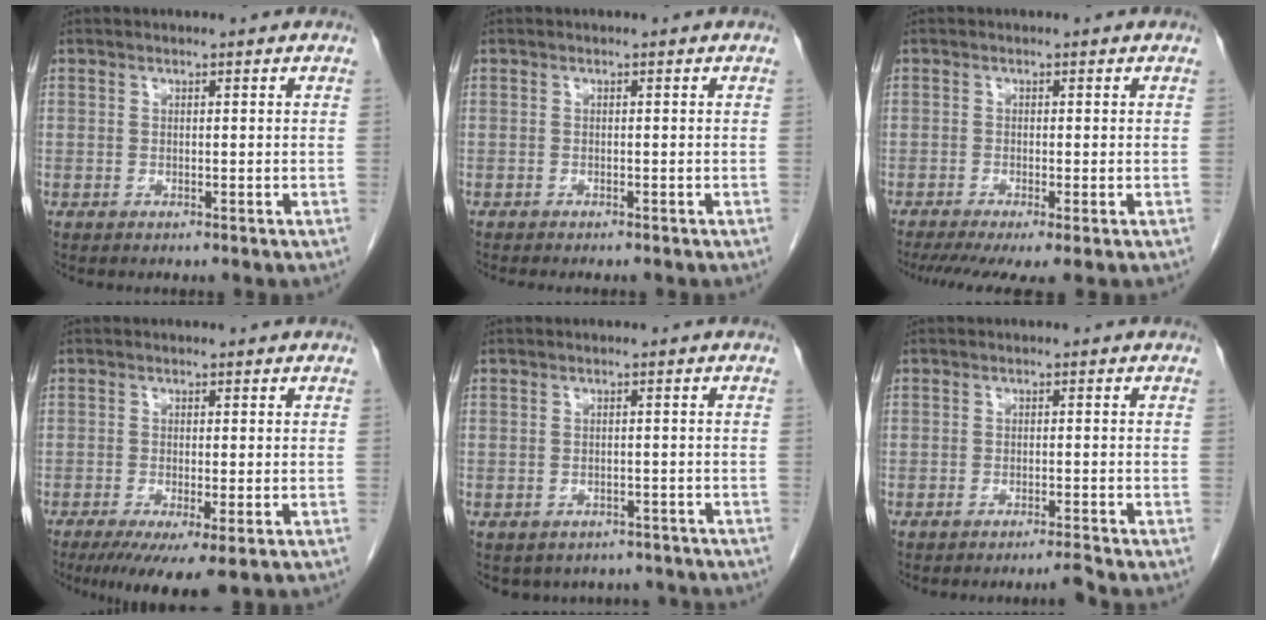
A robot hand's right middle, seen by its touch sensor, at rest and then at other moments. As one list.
[{"total": 3.2, "force": [-2.8, 0.6, 1.4], "torque": [-0.017, -0.006, -0.032]}, {"total": 6.8, "force": [-4.7, 0.8, 4.9], "torque": [-0.074, -0.017, -0.081]}, {"total": 6.8, "force": [-3.7, 1.0, 5.6], "torque": [-0.083, -0.019, -0.059]}, {"total": 6.8, "force": [-5.8, 3.5, 0.8], "torque": [0.000, 0.013, -0.063]}, {"total": 1.9, "force": [-1.6, -0.7, 0.5], "torque": [-0.009, -0.004, -0.027]}]